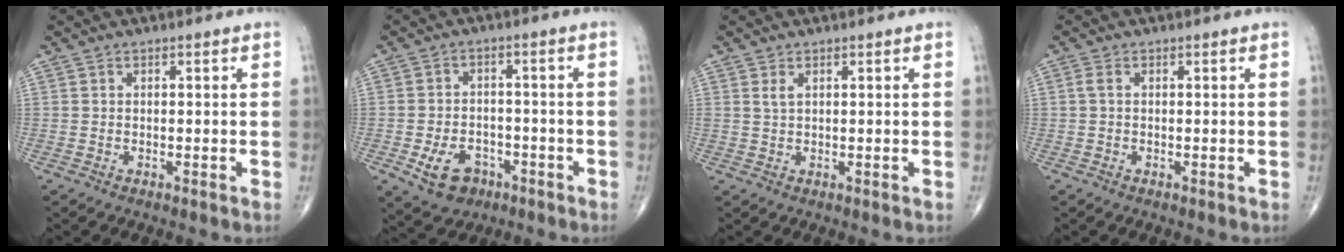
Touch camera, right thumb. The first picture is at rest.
{"total": 7.7, "force": [-3.6, 5.5, 4.0], "torque": [-0.053, 0.023, -0.052]}
{"total": 1.4, "force": [0.7, 0.6, 1.0], "torque": [-0.023, 0.003, 0.019]}
{"total": 1.1, "force": [0.1, 0.6, 0.9], "torque": [-0.022, 0.001, -0.001]}